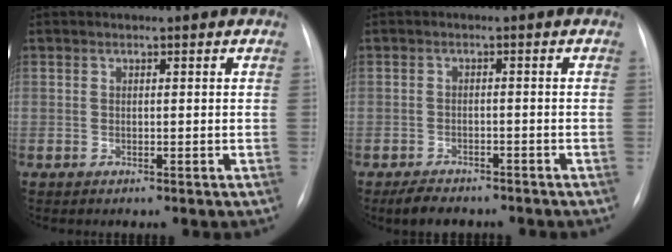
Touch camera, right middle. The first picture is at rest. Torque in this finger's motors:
{"motor_torque": [0.07, -0.07, 0.02, 0.03]}